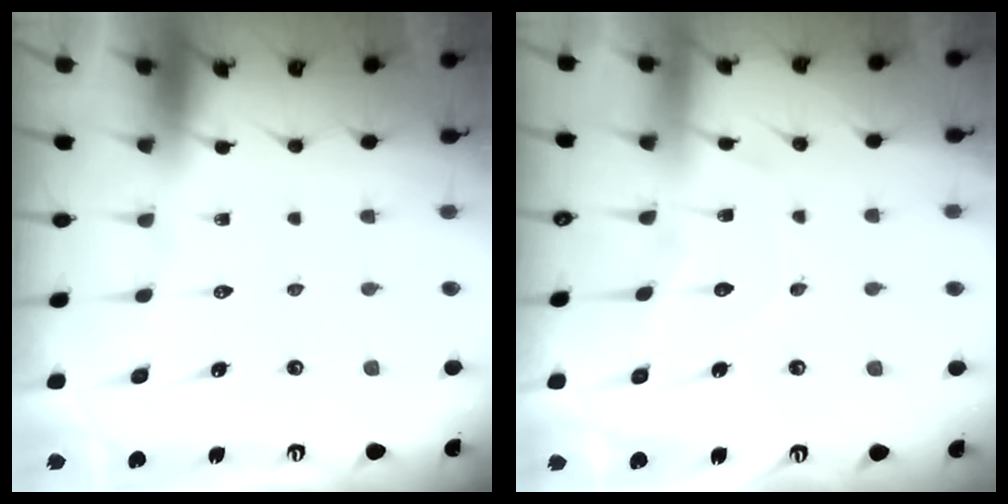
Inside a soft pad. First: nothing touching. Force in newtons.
{"total": 7.7, "press": 7.7, "slide": 0.7}